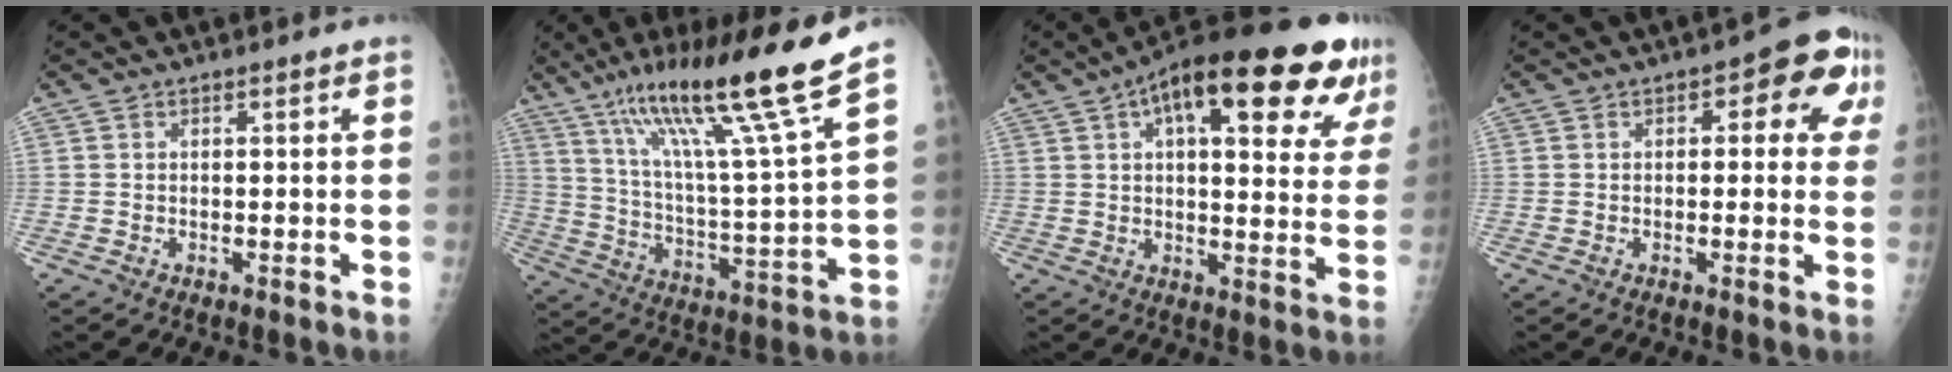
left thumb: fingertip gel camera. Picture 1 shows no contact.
{"total": 20.5, "force": [14.3, -0.6, 14.6], "torque": [-0.225, -0.078, 0.245]}
{"total": 25.2, "force": [12.0, 9.2, 20.2], "torque": [-0.270, 0.013, 0.163]}
{"total": 8.9, "force": [2.6, 4.2, 7.4], "torque": [-0.049, 0.016, 0.020]}